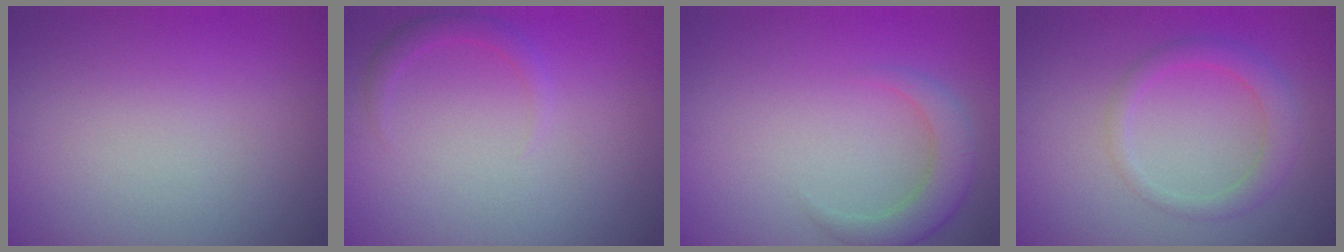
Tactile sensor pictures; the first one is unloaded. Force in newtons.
{"total": 1.4, "press": 1.4, "slide": 0.1}
{"total": 3.0, "press": 3.0, "slide": 0.3}
{"total": 2.6, "press": 2.6, "slide": 0.0}